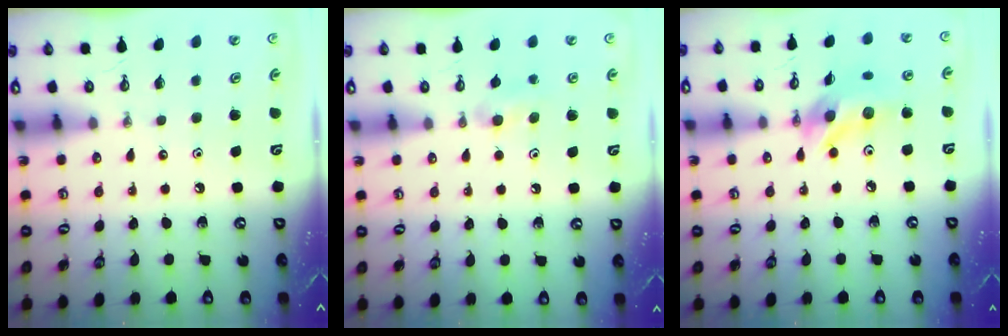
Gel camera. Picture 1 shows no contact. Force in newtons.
{"total": 5.4, "press": 5.2, "slide": 1.4}
{"total": 12.3, "press": 12.3, "slide": 0.7}